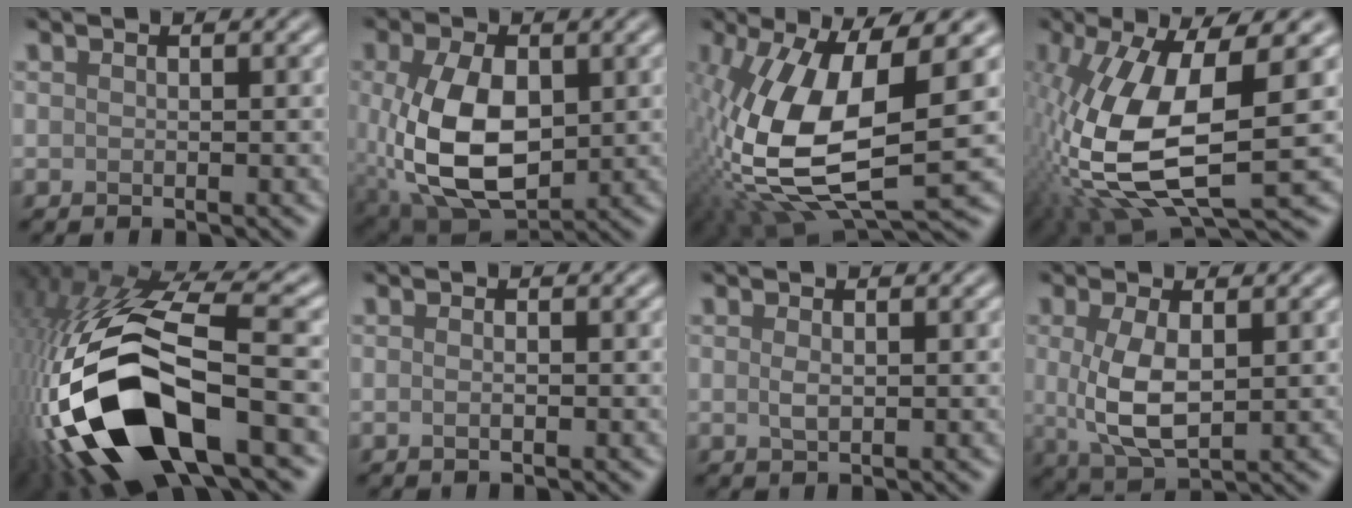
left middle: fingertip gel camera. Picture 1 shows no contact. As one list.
[{"total": 10.1, "force": [-0.4, 6.2, 8.0], "torque": [-0.180, -0.014, 0.002]}, {"total": 13.2, "force": [-1.1, 5.3, 12.0], "torque": [-0.262, -0.013, -0.020]}, {"total": 12.8, "force": [-1.0, 4.8, 11.8], "torque": [-0.268, -0.019, -0.014]}, {"total": 17.8, "force": [-6.2, 7.2, 15.1], "torque": [-0.318, -0.037, -0.096]}, {"total": 0.8, "force": [-0.2, 0.2, 0.8], "torque": [-0.014, -0.006, -0.004]}, {"total": 1.1, "force": [0.0, 0.5, 0.9], "torque": [-0.026, -0.002, 0.002]}, {"total": 5.1, "force": [0.2, 2.4, 4.5], "torque": [-0.108, -0.005, 0.011]}]